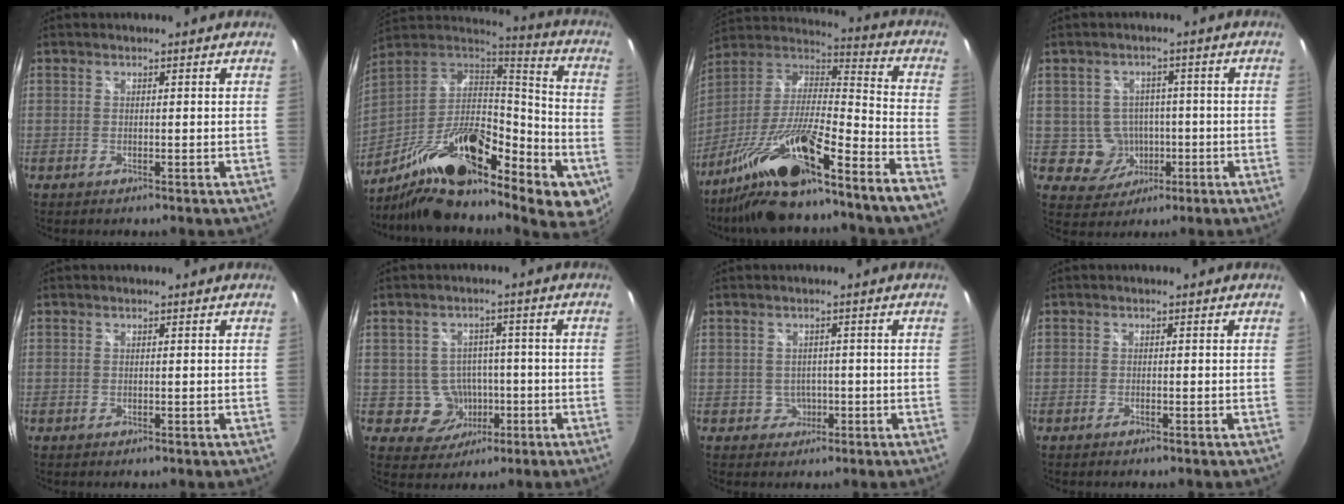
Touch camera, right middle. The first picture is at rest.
{"total": 26.4, "force": [-12.8, 9.6, 21.0], "torque": [-0.328, -0.024, -0.212]}
{"total": 20.6, "force": [-13.6, 0.8, 15.4], "torque": [-0.266, -0.025, -0.249]}
{"total": 6.1, "force": [-1.4, 5.8, 1.2], "torque": [-0.040, 0.015, -0.003]}
{"total": 0.0}
{"total": 6.0, "force": [-1.7, 5.6, 1.1], "torque": [-0.037, 0.019, -0.007]}
{"total": 2.7, "force": [-0.7, 2.6, 0.2], "torque": [-0.005, 0.004, -0.006]}
{"total": 0.8, "force": [-0.7, 0.2, 0.4], "torque": [-0.008, -0.002, -0.014]}